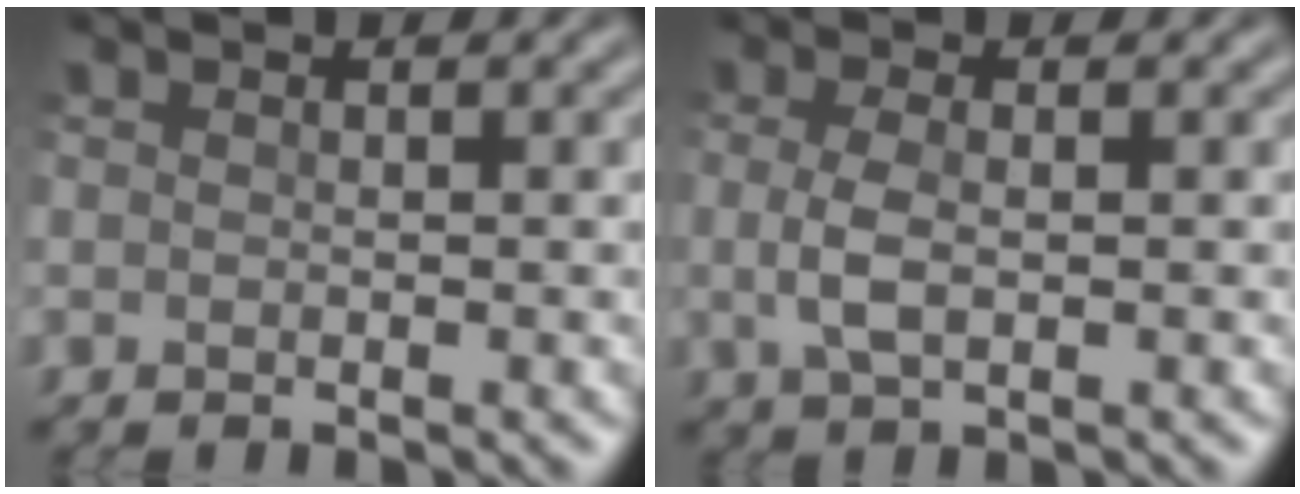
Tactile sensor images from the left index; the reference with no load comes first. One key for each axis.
{"total": 2.2, "fx": 0.2, "fy": 0.9, "fz": 2.0, "tx": -0.050, "ty": 0.002, "tz": 0.002}